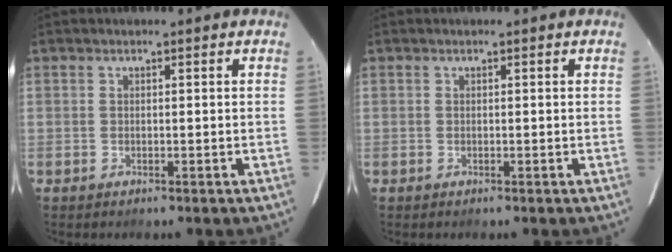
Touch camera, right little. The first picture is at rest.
{"total": 0.0}